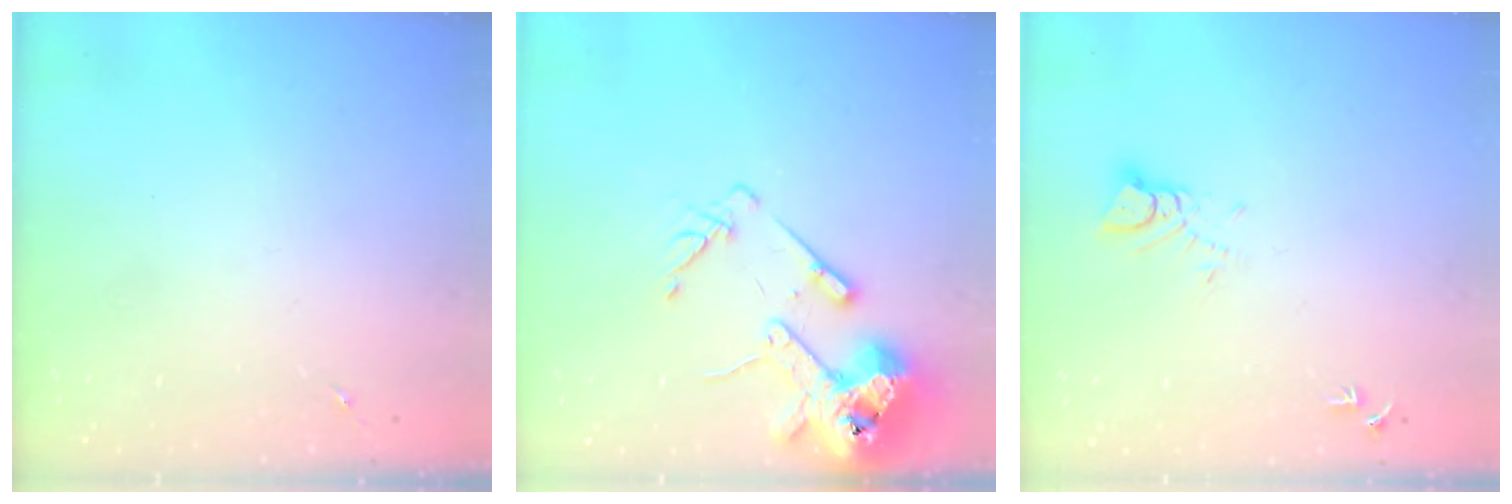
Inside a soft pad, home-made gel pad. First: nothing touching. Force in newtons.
{"total": 15.2, "press": 14.9, "slide": 2.8}
{"total": 3.8, "press": 3.8, "slide": 0.2}